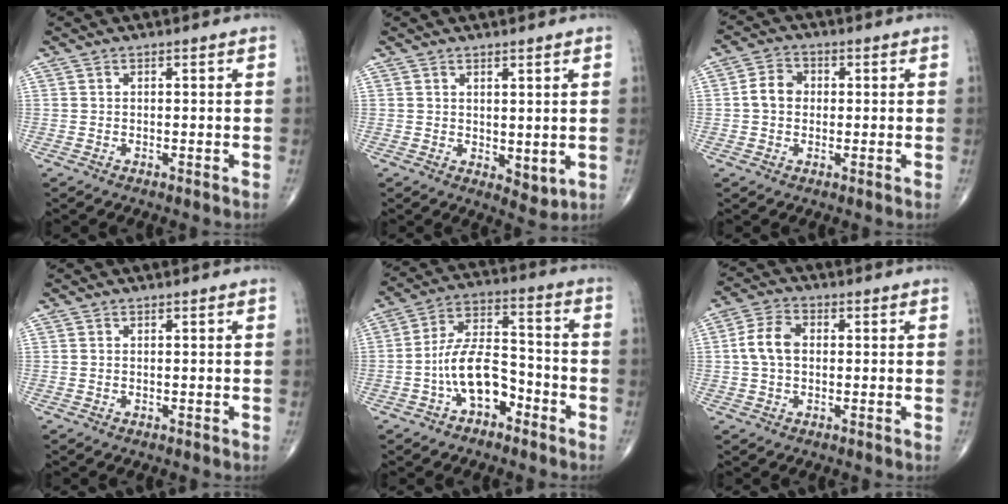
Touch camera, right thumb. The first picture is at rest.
{"total": 4.0, "force": [0.8, 2.2, 3.2], "torque": [-0.038, -0.018, 0.022]}
{"total": 4.9, "force": [0.0, 4.0, 2.9], "torque": [-0.043, 0.015, -0.007]}
{"total": 0.0}
{"total": 11.5, "force": [-4.7, 6.4, 8.3], "torque": [-0.139, 0.052, -0.086]}
{"total": 6.5, "force": [0.3, 4.4, 4.7], "torque": [-0.095, 0.017, 0.000]}